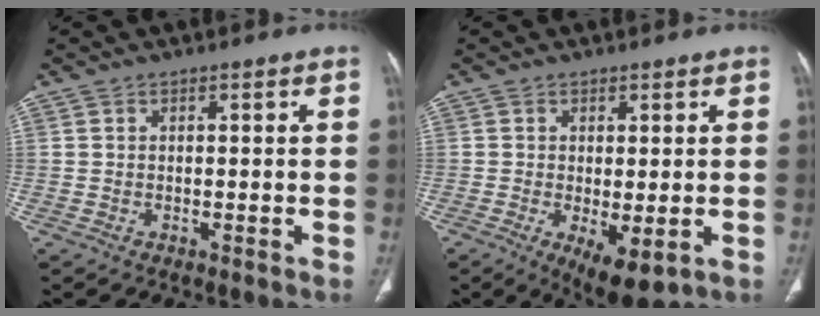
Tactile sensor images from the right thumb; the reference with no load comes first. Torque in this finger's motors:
{"motor_torque": [-0.39, -0.02, -0.14, 0.10, 0.05]}